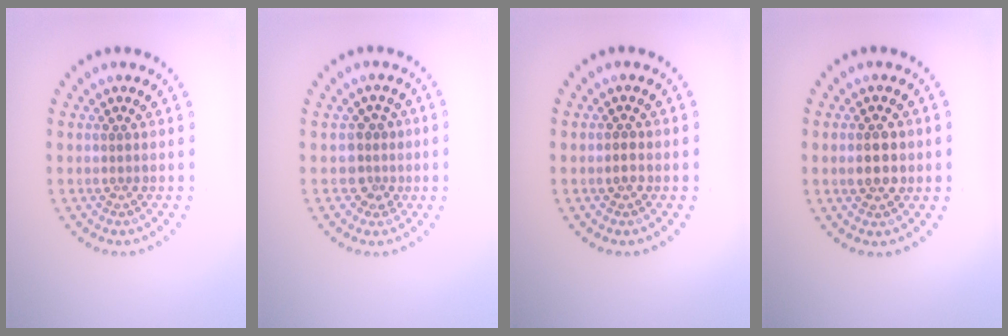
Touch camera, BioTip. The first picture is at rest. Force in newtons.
{"total": 2.2, "press": 1.8, "slide": 1.3}
{"total": 1.0, "press": 1.0, "slide": 0.2}
{"total": 2.6, "press": 2.6, "slide": 0.2}